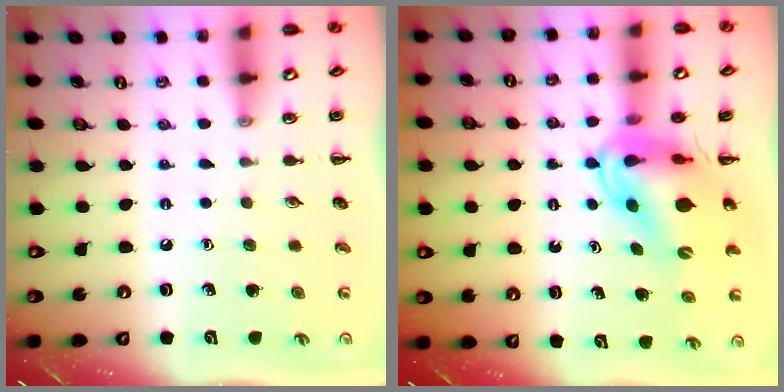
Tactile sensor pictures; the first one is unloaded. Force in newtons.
{"total": 12.2, "press": 11.6, "slide": 3.8}